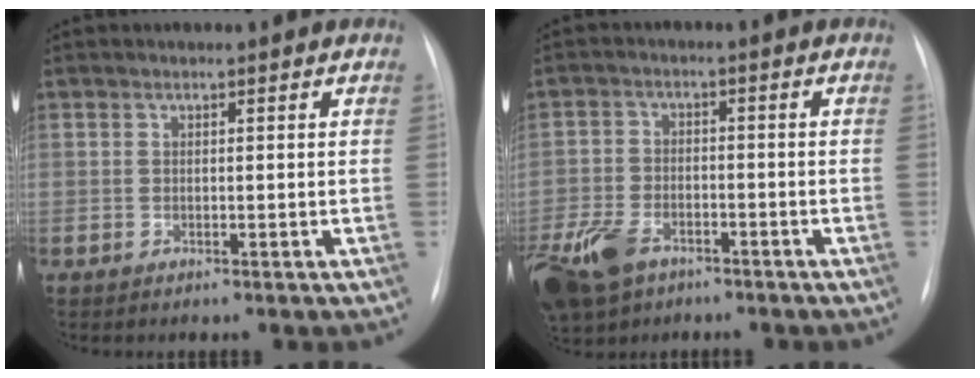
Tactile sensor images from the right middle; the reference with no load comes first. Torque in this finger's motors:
{"motor_torque": [0.89, -0.84, 0.26, 0.07]}